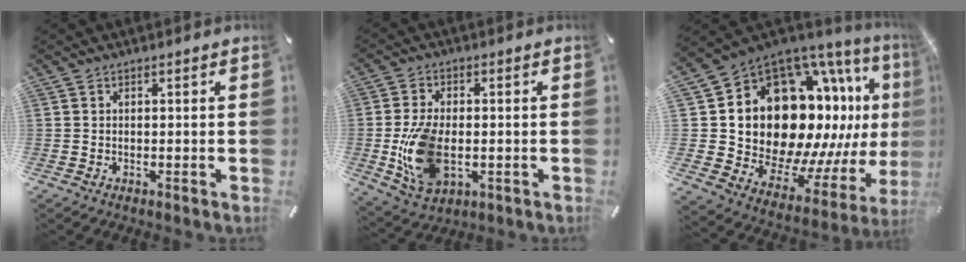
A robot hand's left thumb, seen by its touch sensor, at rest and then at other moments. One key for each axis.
{"total": 12.7, "fx": -1.8, "fy": 7.9, "fz": 9.8, "tx": -0.216, "ty": -0.013, "tz": -0.027}
{"total": 19.9, "fx": 6.6, "fy": 14.5, "fz": 11.9, "tx": -0.207, "ty": -0.105, "tz": 0.150}